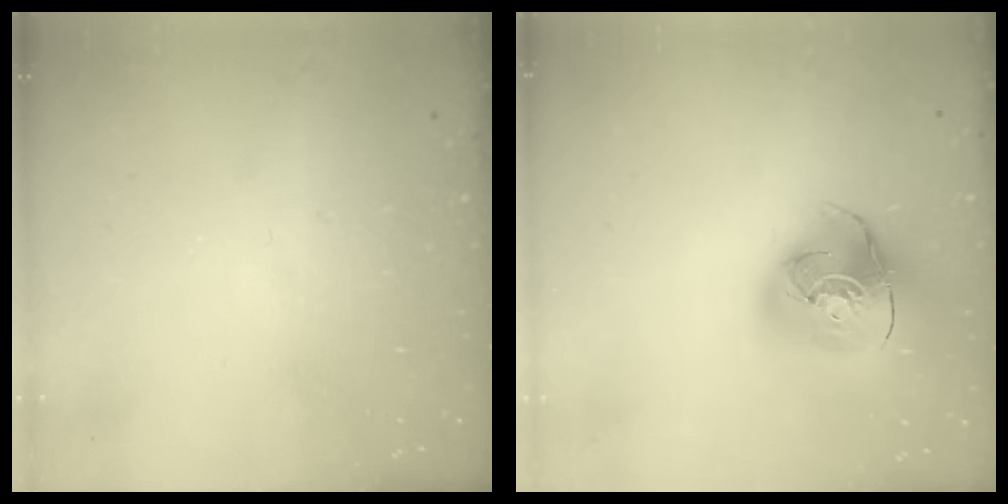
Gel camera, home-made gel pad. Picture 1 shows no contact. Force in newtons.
{"total": 13.9, "press": 13.8, "slide": 1.7}